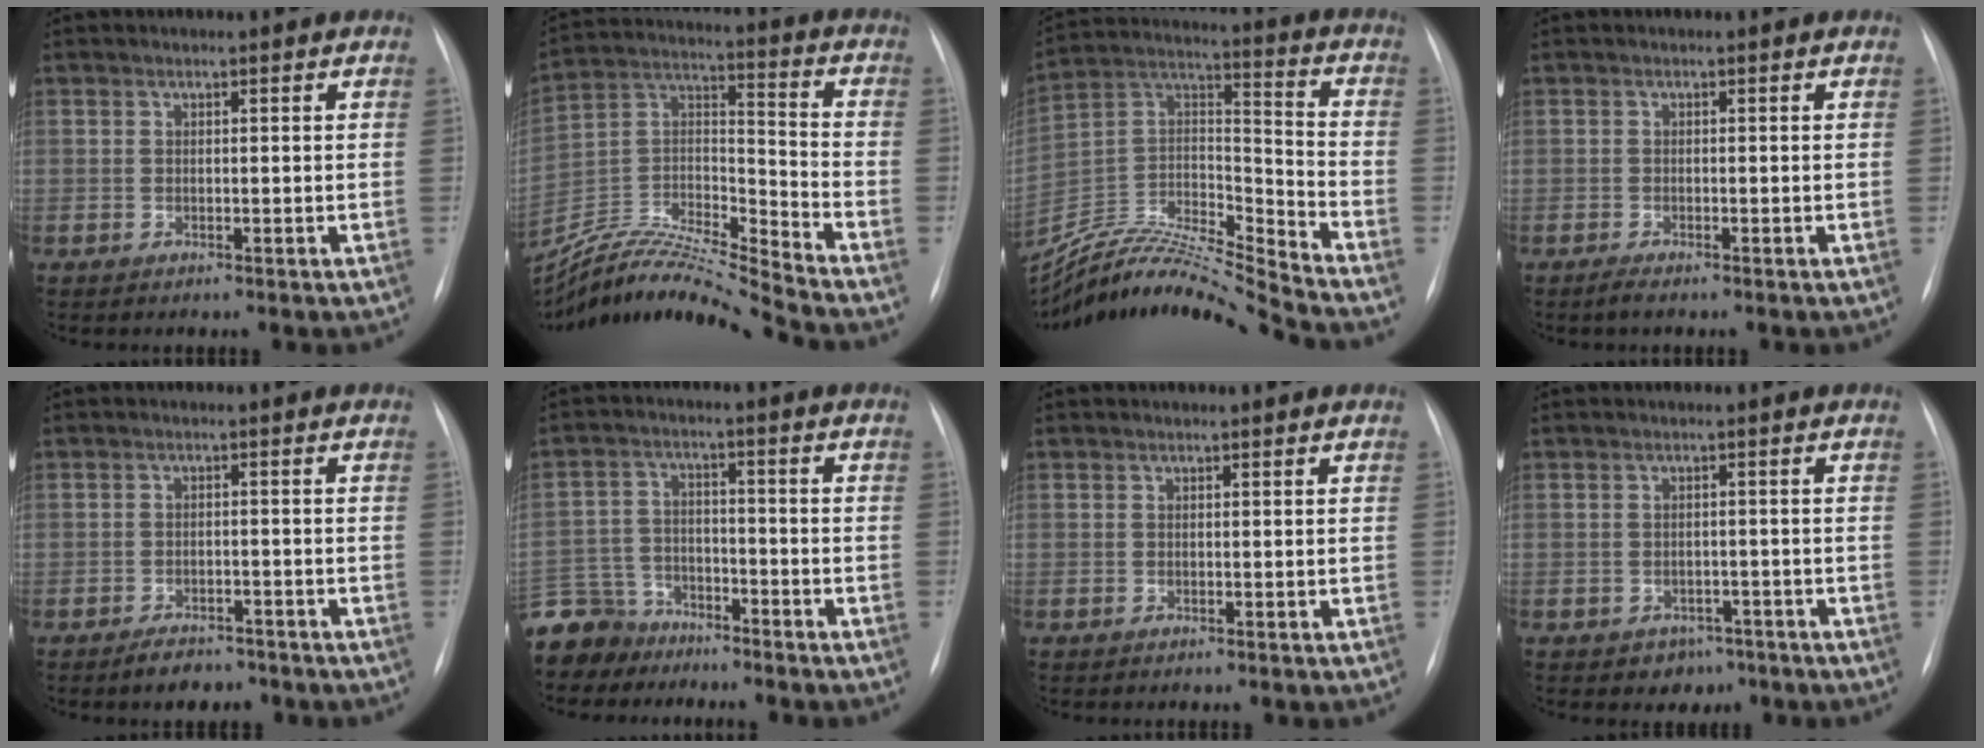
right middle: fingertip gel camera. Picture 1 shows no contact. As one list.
[{"total": 19.3, "force": [-18.2, -1.7, 6.1], "torque": [-0.125, 0.006, -0.329]}, {"total": 20.7, "force": [-19.6, -1.6, 6.4], "torque": [-0.130, 0.012, -0.346]}, {"total": 1.2, "force": [-0.9, 0.1, 0.7], "torque": [-0.021, -0.004, -0.019]}, {"total": 3.9, "force": [-3.2, 1.8, 1.3], "torque": [-0.025, 0.002, -0.043]}, {"total": 10.5, "force": [-9.1, 5.1, 0.9], "torque": [-0.040, 0.007, -0.170]}, {"total": 0.0}, {"total": 3.2, "force": [-2.1, 2.4, 0.6], "torque": [-0.003, 0.013, -0.019]}]